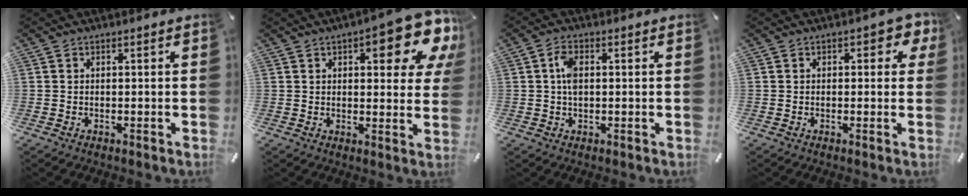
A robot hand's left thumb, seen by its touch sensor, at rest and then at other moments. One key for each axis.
{"total": 15.8, "fx": 7.9, "fy": 5.9, "fz": 12.4, "tx": -0.151, "ty": -0.045, "tz": 0.123}
{"total": 3.8, "fx": 0.5, "fy": 2.0, "fz": 3.2, "tx": -0.073, "ty": 0.005, "tz": 0.004}
{"total": 3.6, "fx": 0.8, "fy": 2.1, "fz": 2.8, "tx": -0.033, "ty": 0.003, "tz": 0.007}